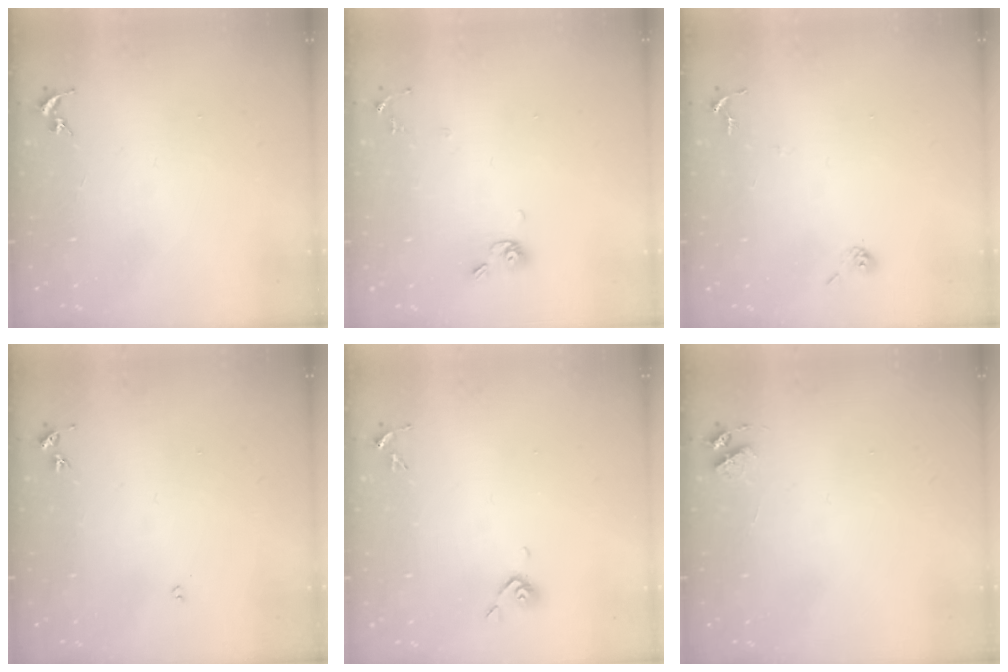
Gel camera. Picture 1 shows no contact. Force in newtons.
{"total": 7.1, "press": 6.8, "slide": 2.1}
{"total": 5.9, "press": 5.9, "slide": 0.5}
{"total": 2.7, "press": 2.7, "slide": 0.5}
{"total": 5.1, "press": 4.9, "slide": 1.2}
{"total": 4.4, "press": 4.3, "slide": 0.6}